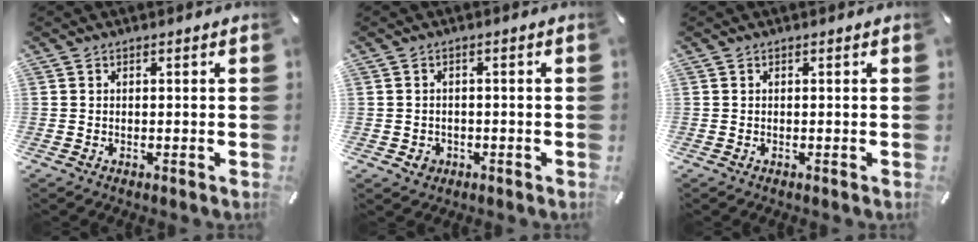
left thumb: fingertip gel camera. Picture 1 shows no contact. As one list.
[{"total": 2.8, "force": [-1.0, 2.4, 1.0], "torque": [-0.011, 0.001, -0.022]}, {"total": 0.0}]